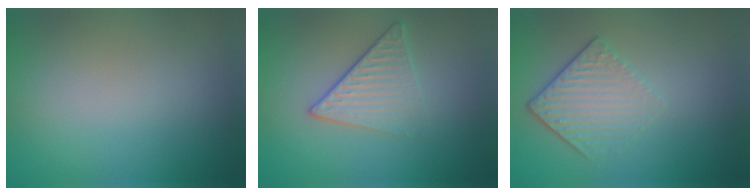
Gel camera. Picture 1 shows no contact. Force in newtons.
{"total": 3.2, "press": 2.8, "slide": 1.6}
{"total": 4.3, "press": 2.8, "slide": 3.3}